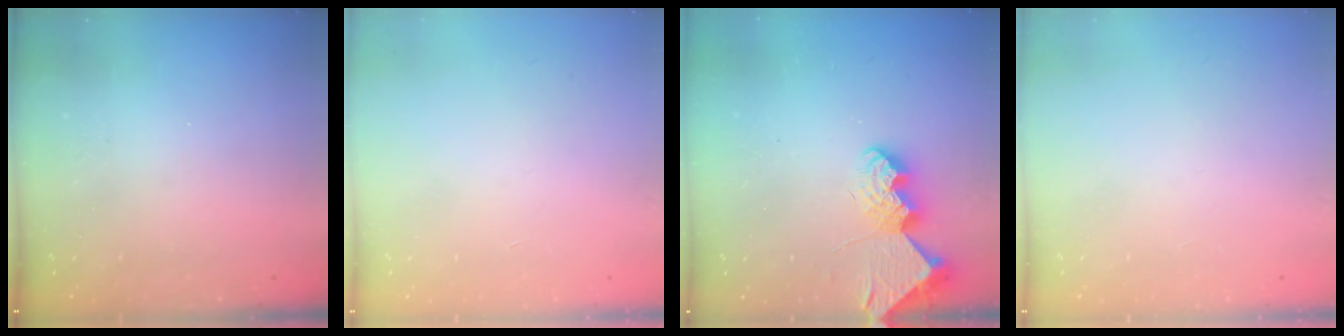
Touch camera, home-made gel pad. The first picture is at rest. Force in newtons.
{"total": 0.0}
{"total": 9.1, "press": 9.0, "slide": 0.7}
{"total": 0.0}